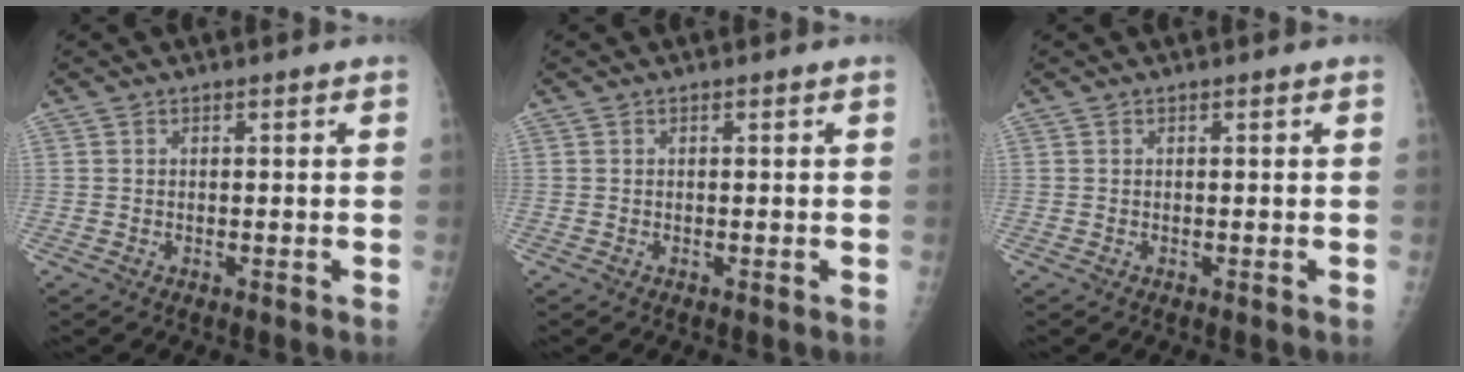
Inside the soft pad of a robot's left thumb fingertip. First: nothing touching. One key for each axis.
{"total": 0.0}
{"total": 0.0}